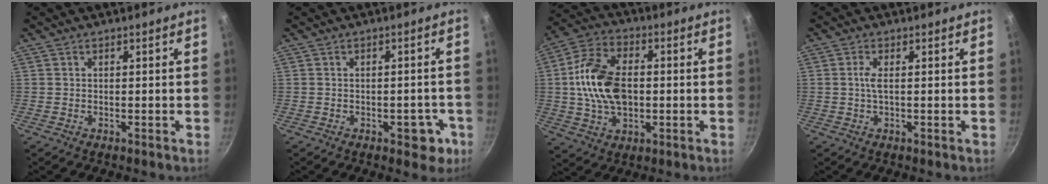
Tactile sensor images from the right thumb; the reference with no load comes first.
{"total": 5.4, "force": [-2.2, 3.0, 3.9], "torque": [-0.021, 0.018, -0.021]}
{"total": 14.9, "force": [0.2, 9.4, 11.6], "torque": [-0.201, 0.019, -0.005]}
{"total": 2.2, "force": [0.2, 0.5, 2.2], "torque": [-0.051, 0.002, 0.000]}